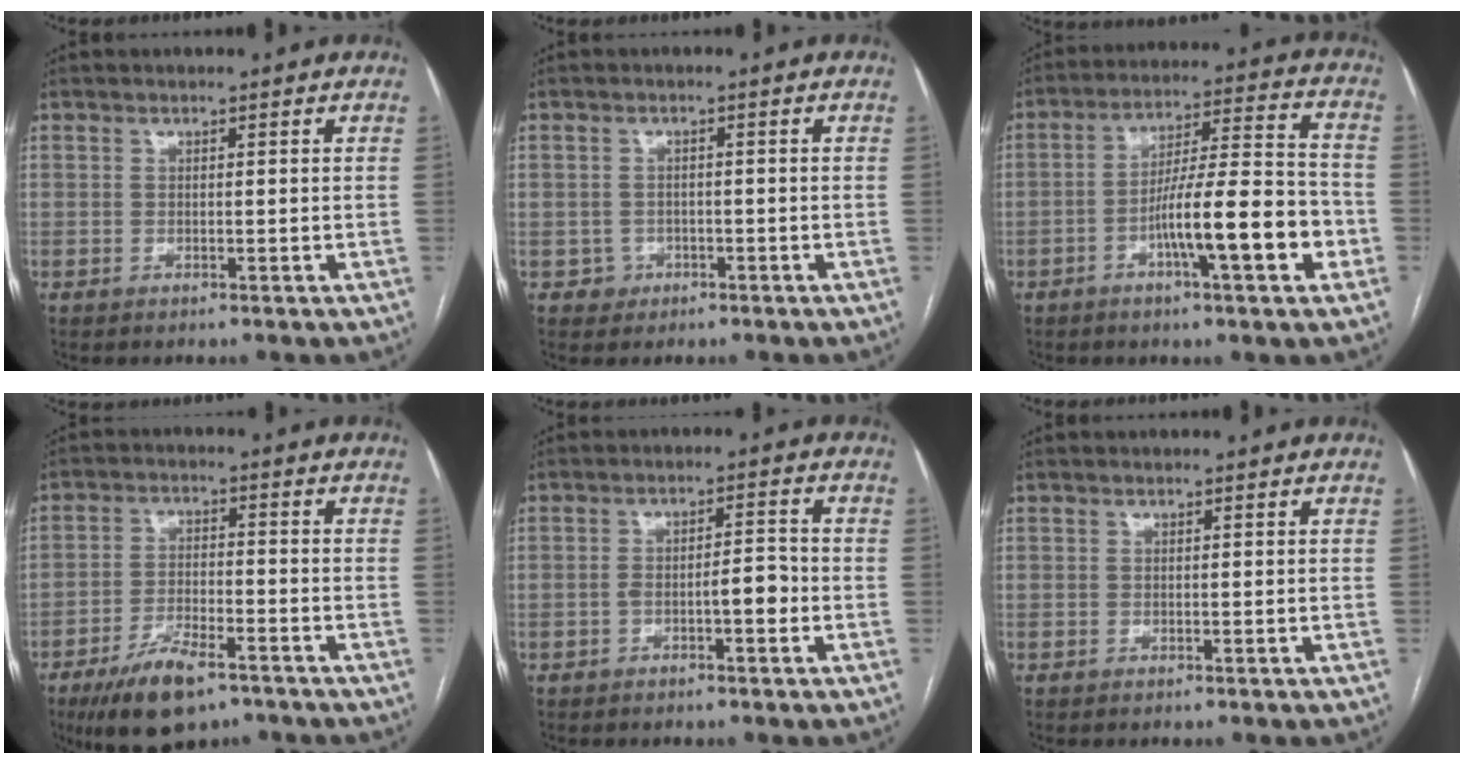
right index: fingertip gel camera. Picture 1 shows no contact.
{"total": 2.5, "force": [-1.0, 2.3, -0.1], "torque": [0.013, 0.013, -0.013]}
{"total": 13.7, "force": [-4.9, 1.1, 12.8], "torque": [-0.209, 0.010, -0.078]}
{"total": 9.9, "force": [-6.7, 3.1, 6.6], "torque": [-0.123, -0.012, -0.114]}
{"total": 4.1, "force": [-1.5, 1.1, 3.7], "torque": [-0.059, 0.016, -0.021]}
{"total": 0.0}